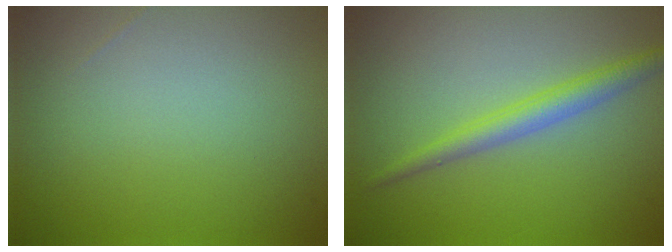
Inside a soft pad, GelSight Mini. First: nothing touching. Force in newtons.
{"total": 2.5, "press": 2.5, "slide": 0.0}